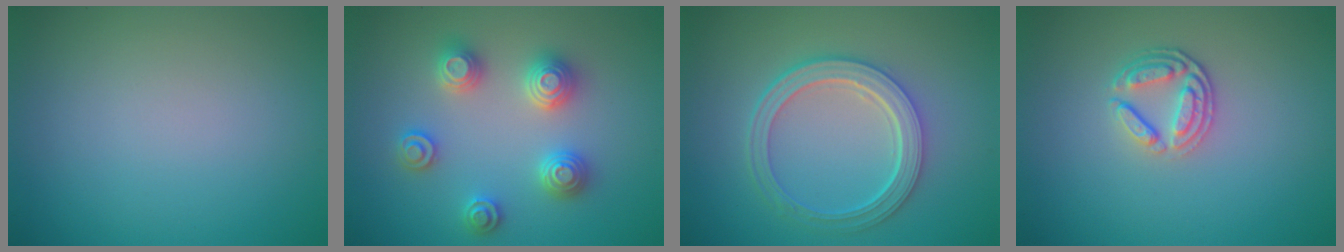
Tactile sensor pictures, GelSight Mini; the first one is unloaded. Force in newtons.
{"total": 4.4, "press": 4.4, "slide": 0.6}
{"total": 5.1, "press": 3.9, "slide": 3.3}
{"total": 2.9, "press": 2.5, "slide": 1.5}